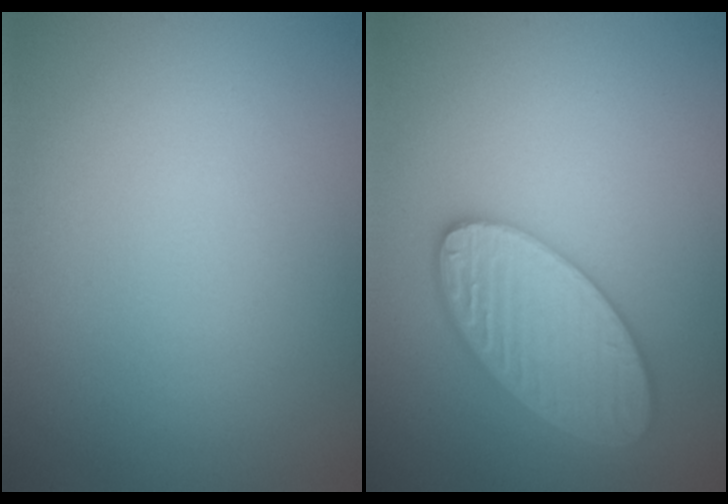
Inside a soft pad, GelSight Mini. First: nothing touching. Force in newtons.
{"total": 5.1, "press": 4.7, "slide": 2.0}